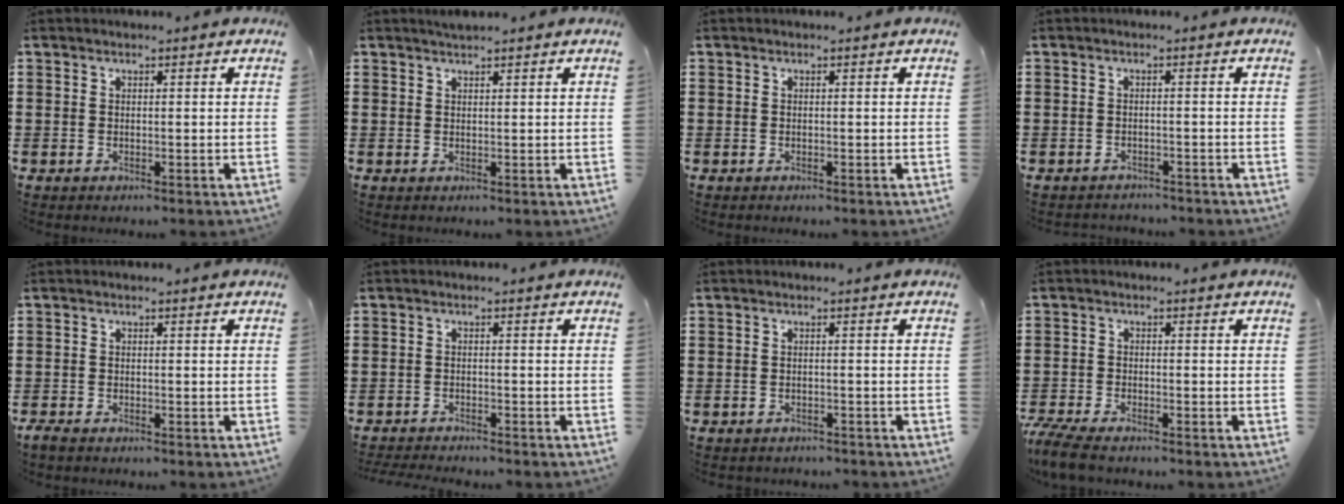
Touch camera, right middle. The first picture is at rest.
{"total": 1.0, "force": [0.9, 0.1, 0.2], "torque": [-0.005, 0.001, 0.017]}
{"total": 0.0}
{"total": 1.3, "force": [-1.3, 0.2, 0.0], "torque": [-0.004, 0.001, -0.028]}
{"total": 1.0, "force": [-0.8, 0.3, 0.5], "torque": [-0.019, -0.005, -0.017]}
{"total": 1.7, "force": [-1.7, 0.0, 0.1], "torque": [-0.005, 0.000, -0.036]}
{"total": 0.9, "force": [-0.8, 0.1, -0.1], "torque": [-0.001, 0.001, -0.019]}
{"total": 3.8, "force": [-3.4, 0.2, 1.6], "torque": [-0.053, -0.014, -0.074]}